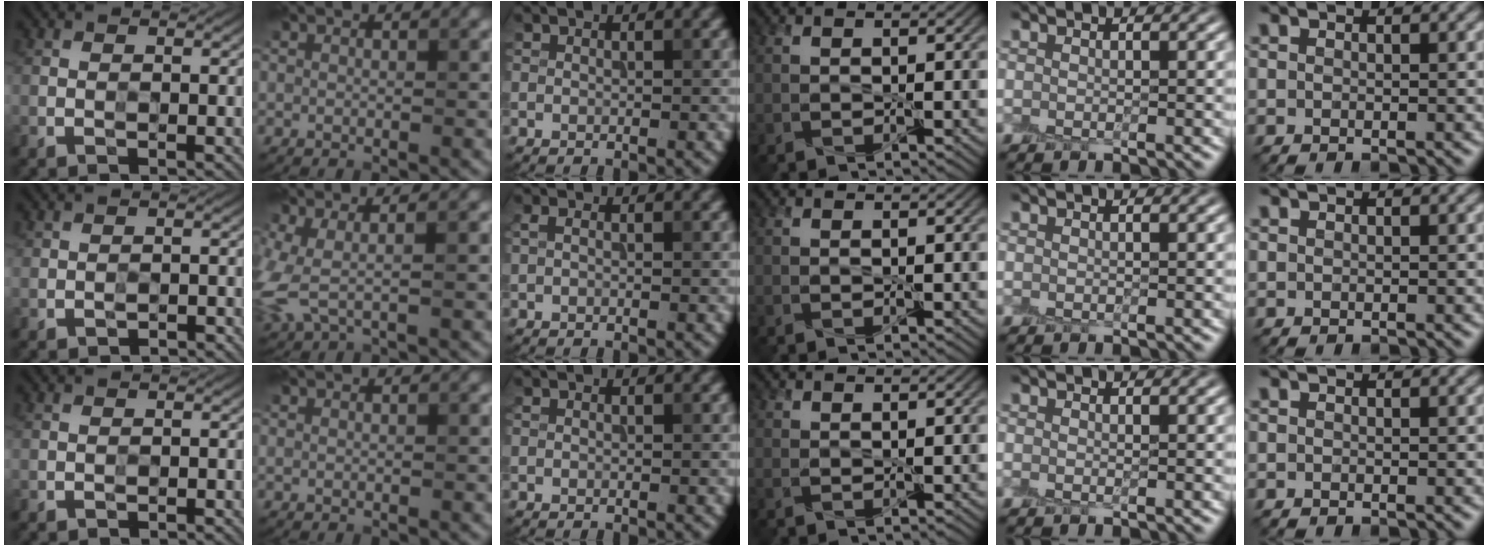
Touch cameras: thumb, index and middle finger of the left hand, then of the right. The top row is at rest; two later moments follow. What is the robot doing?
{"motion": "peel", "object": "aluminum foil"}